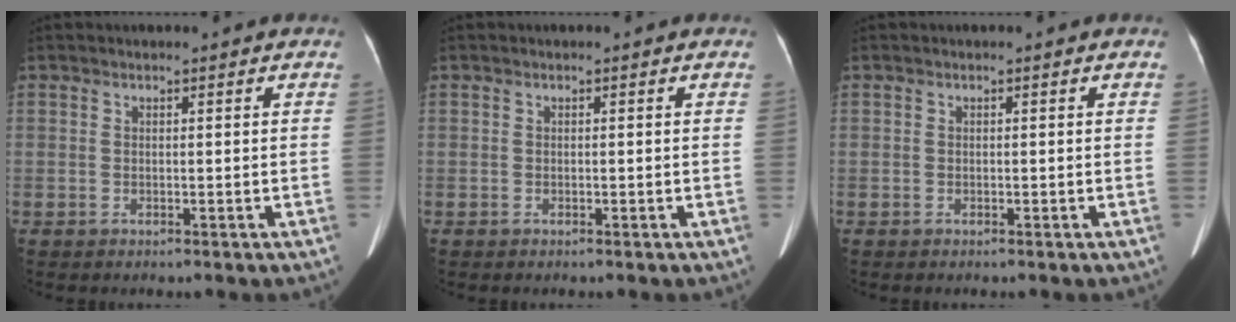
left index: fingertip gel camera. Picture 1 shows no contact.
{"total": 0.0}
{"total": 0.0}